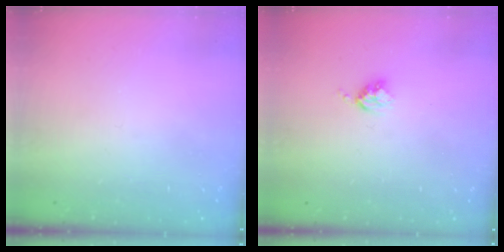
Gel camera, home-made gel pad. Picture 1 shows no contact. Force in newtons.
{"total": 3.4, "press": 3.4, "slide": 0.4}